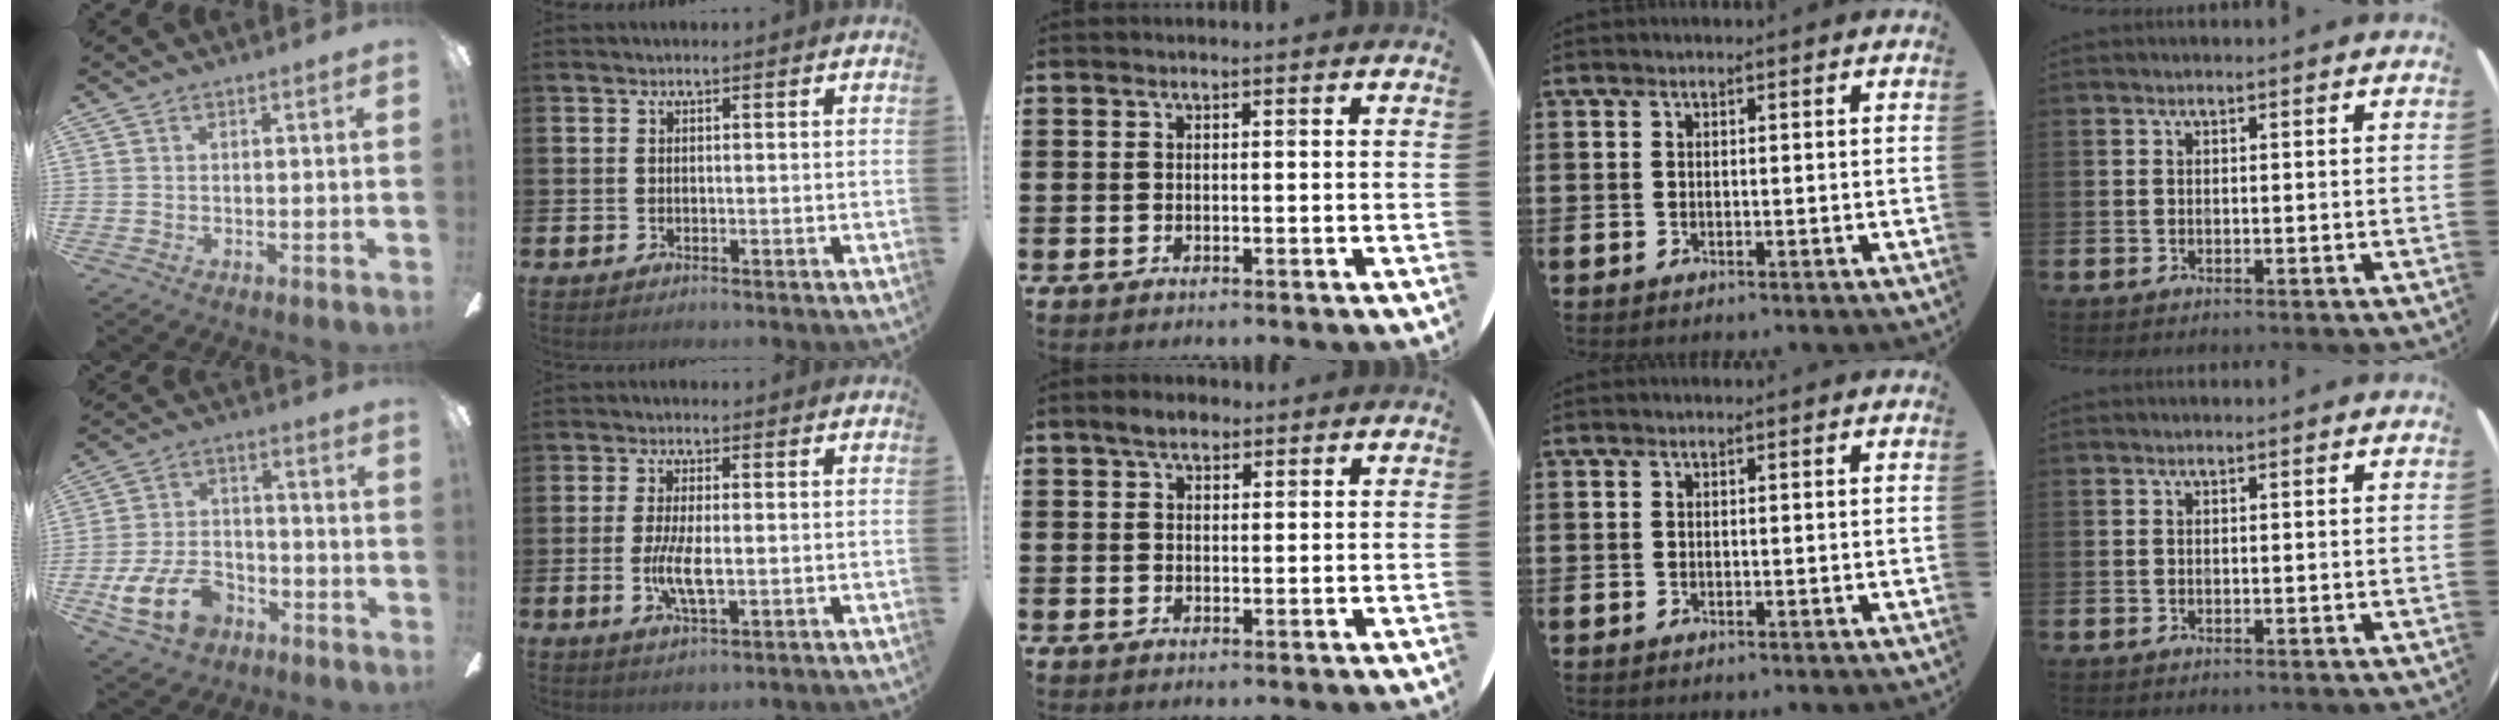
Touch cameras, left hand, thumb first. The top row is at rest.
{"thumb": {"total": 14.7, "force": [-7.5, 9.0, 9.0], "torque": [-0.191, 0.046, -0.133]}, "index": {"total": 5.0, "force": [-0.3, 1.8, 4.7], "torque": [-0.082, -0.002, -0.009]}, "middle": {"total": 2.9, "force": [2.3, 1.4, 1.1], "torque": [-0.007, 0.003, 0.039]}}